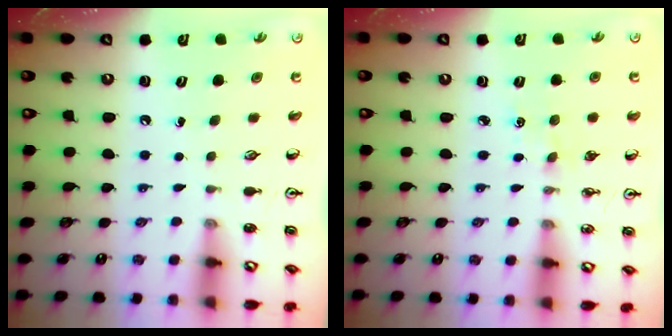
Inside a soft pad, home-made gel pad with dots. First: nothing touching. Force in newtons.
{"total": 2.0, "press": 2.0, "slide": 0.3}